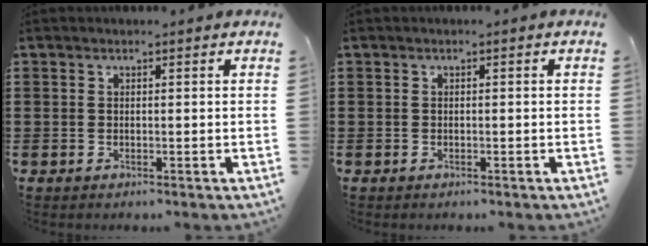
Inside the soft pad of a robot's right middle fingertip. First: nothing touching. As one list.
[{"total": 0.0}]